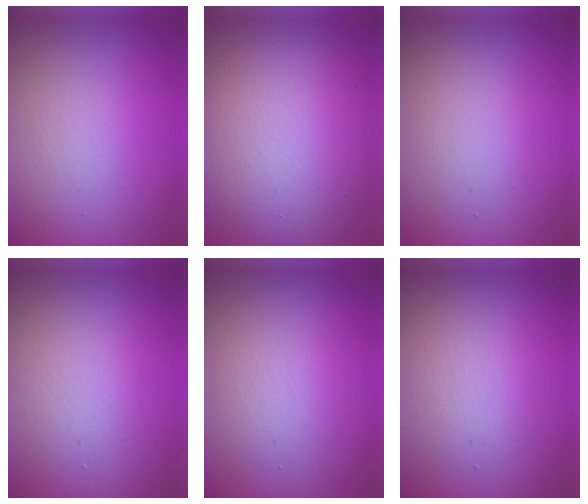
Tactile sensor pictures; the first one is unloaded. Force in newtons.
{"total": 10.7, "press": 10.7, "slide": 0.7}
{"total": 1.9, "press": 1.9, "slide": 0.0}
{"total": 1.8, "press": 1.8, "slide": 0.1}
{"total": 2.4, "press": 2.4, "slide": 0.3}
{"total": 2.4, "press": 2.4, "slide": 0.2}